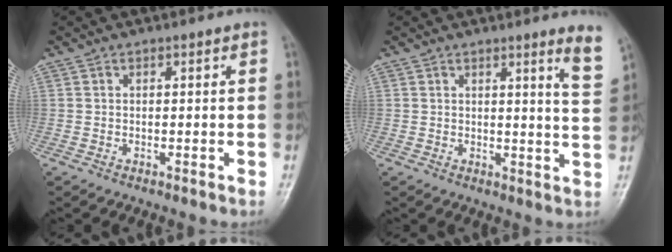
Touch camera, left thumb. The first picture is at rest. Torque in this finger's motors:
{"motor_torque": [0.20, 0.11, -0.11, -0.04, 0.06]}